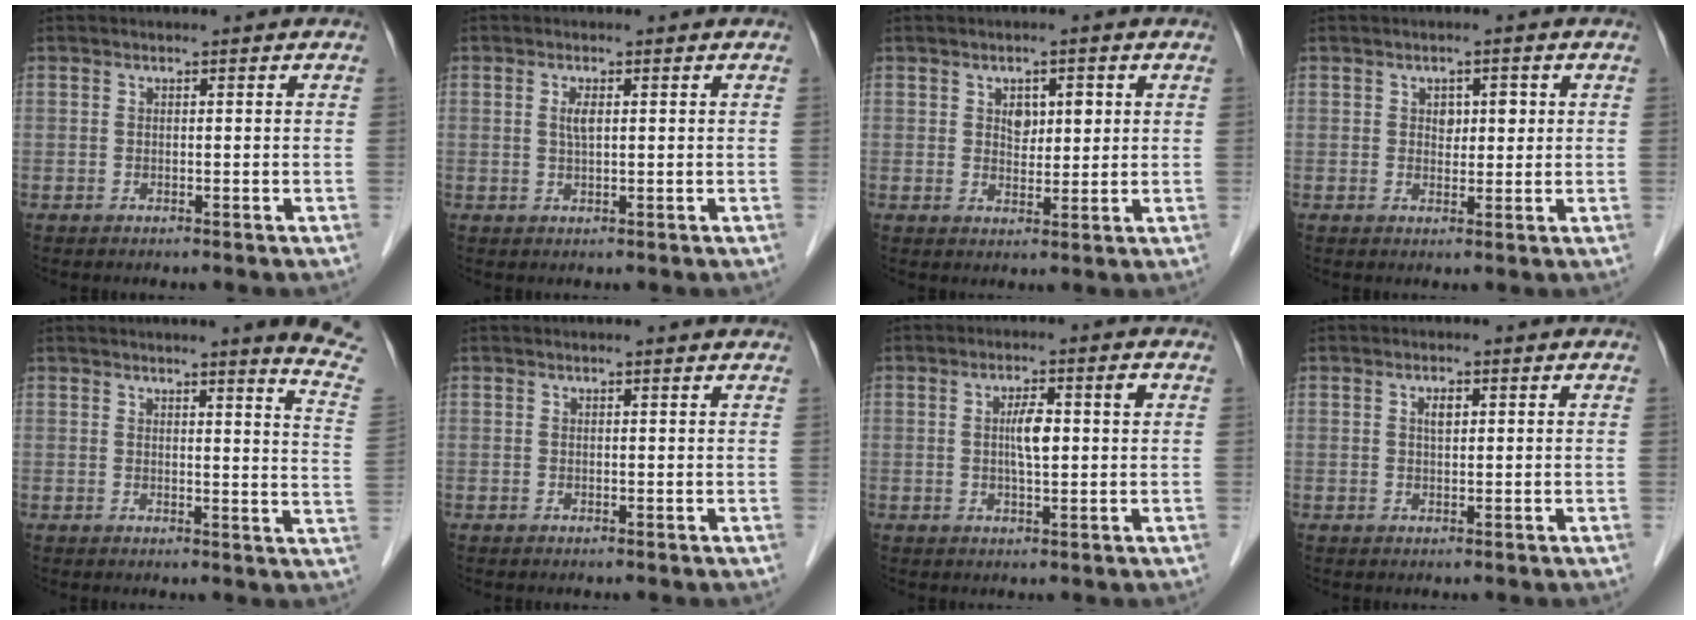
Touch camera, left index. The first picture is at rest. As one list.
[{"total": 1.7, "force": [0.4, 0.4, 1.7], "torque": [-0.038, 0.000, 0.009]}, {"total": 3.5, "force": [1.1, 2.1, 2.6], "torque": [-0.040, 0.007, 0.020]}, {"total": 2.7, "force": [0.7, 1.7, 2.0], "torque": [-0.028, 0.008, 0.010]}, {"total": 9.3, "force": [8.3, -1.5, 3.7], "torque": [-0.037, -0.073, 0.066]}, {"total": 1.9, "force": [1.8, 0.1, 0.4], "torque": [-0.013, 0.008, 0.016]}, {"total": 5.4, "force": [0.8, 1.0, 5.3], "torque": [-0.100, 0.018, 0.012]}, {"total": 1.5, "force": [0.5, 0.6, 1.3], "torque": [-0.026, 0.004, 0.010]}]